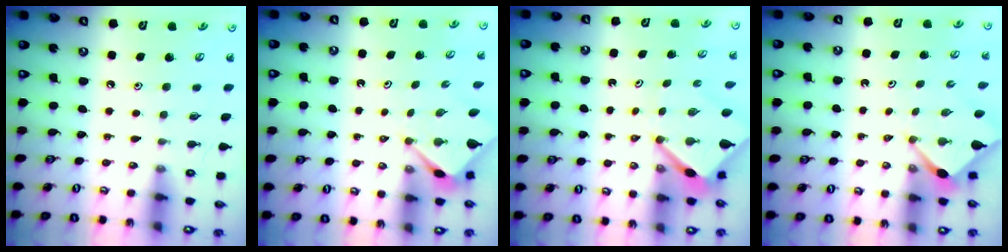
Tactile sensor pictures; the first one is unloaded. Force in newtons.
{"total": 3.3, "press": 3.3, "slide": 0.4}
{"total": 6.0, "press": 5.9, "slide": 0.5}
{"total": 2.6, "press": 2.6, "slide": 0.3}